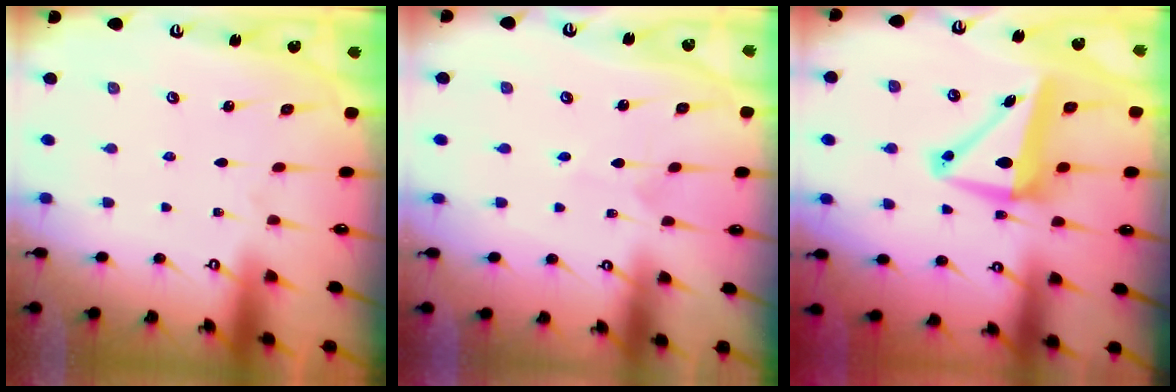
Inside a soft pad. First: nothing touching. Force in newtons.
{"total": 2.1, "press": 2.1, "slide": 0.1}
{"total": 9.4, "press": 9.2, "slide": 1.7}